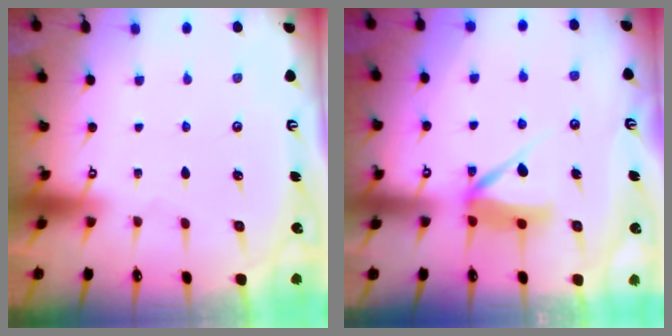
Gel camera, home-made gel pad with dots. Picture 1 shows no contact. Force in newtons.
{"total": 7.5, "press": 7.5, "slide": 0.1}